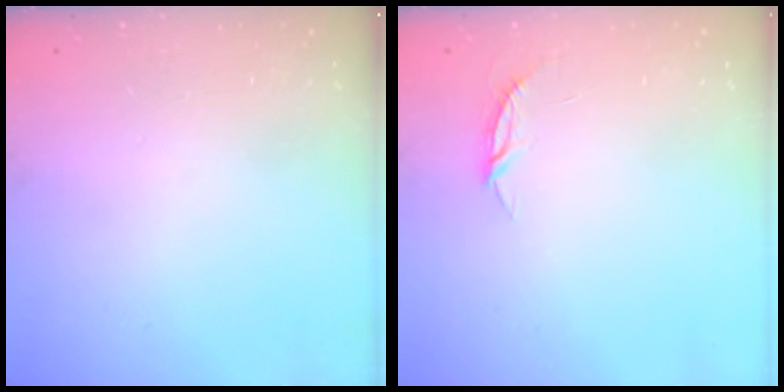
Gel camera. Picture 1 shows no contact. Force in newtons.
{"total": 3.8, "press": 3.8, "slide": 0.2}